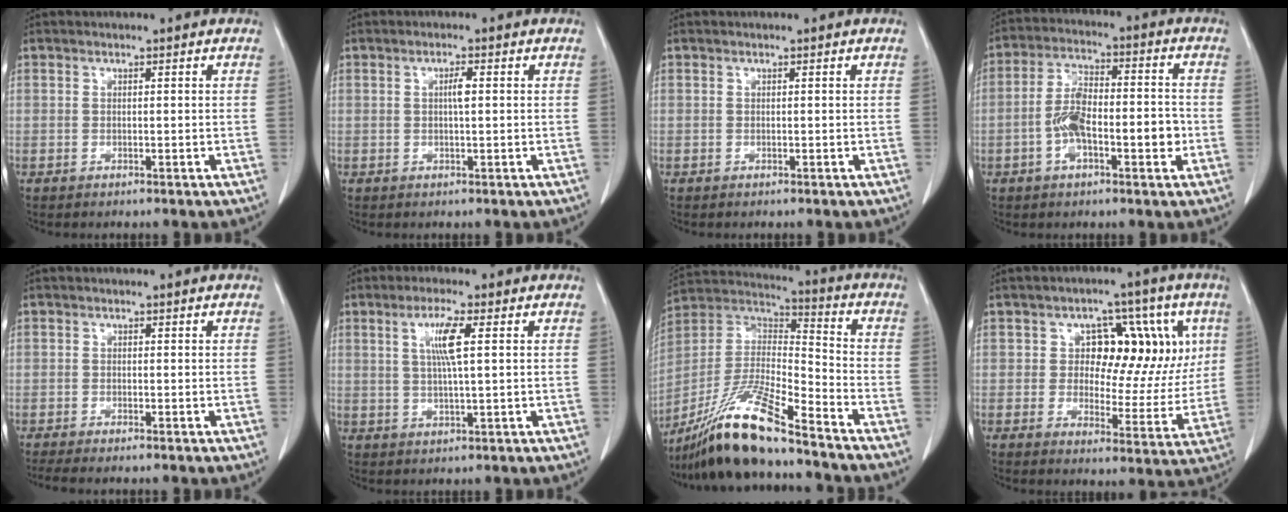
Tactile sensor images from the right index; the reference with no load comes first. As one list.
[{"total": 1.8, "force": [0.2, 0.2, 1.7], "torque": [-0.032, 0.003, 0.003]}, {"total": 0.0}, {"total": 9.7, "force": [-2.3, 3.7, 8.6], "torque": [-0.160, 0.026, -0.040]}, {"total": 3.5, "force": [-3.0, 0.2, 1.8], "torque": [-0.021, -0.006, -0.044]}, {"total": 5.2, "force": [1.5, 0.0, 5.0], "torque": [-0.095, 0.000, 0.030]}, {"total": 17.1, "force": [-13.5, 1.1, 10.3], "torque": [-0.215, -0.015, -0.255]}, {"total": 12.3, "force": [3.3, 7.0, 9.6], "torque": [-0.105, 0.029, 0.050]}]